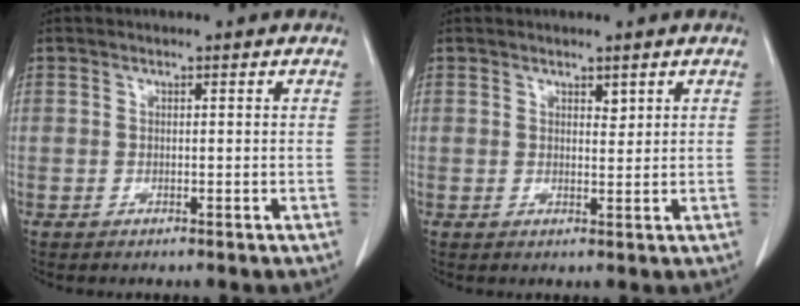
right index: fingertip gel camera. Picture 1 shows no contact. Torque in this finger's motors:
{"motor_torque": [-0.20, 0.18, -0.01, -0.01]}